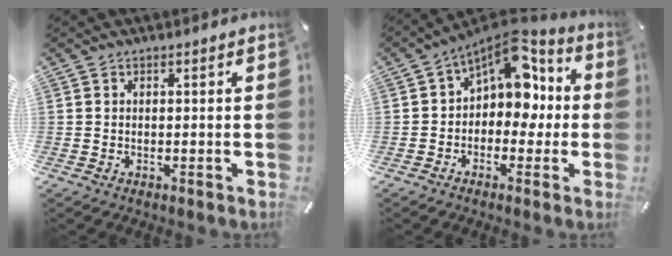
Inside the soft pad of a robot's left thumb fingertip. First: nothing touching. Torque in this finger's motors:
{"motor_torque": [0.05, 0.96, 0.91, 0.48, 0.10]}